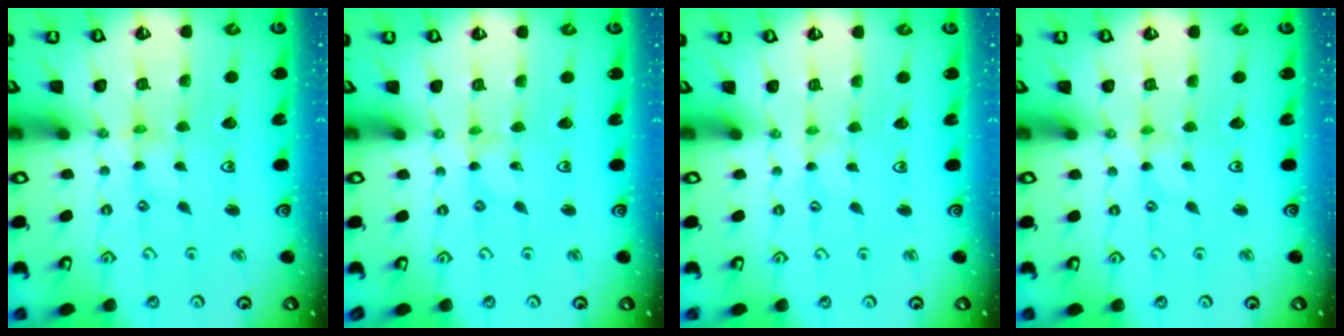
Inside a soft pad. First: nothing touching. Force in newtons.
{"total": 0.0}
{"total": 1.2, "press": 1.2, "slide": 0.2}
{"total": 0.0}